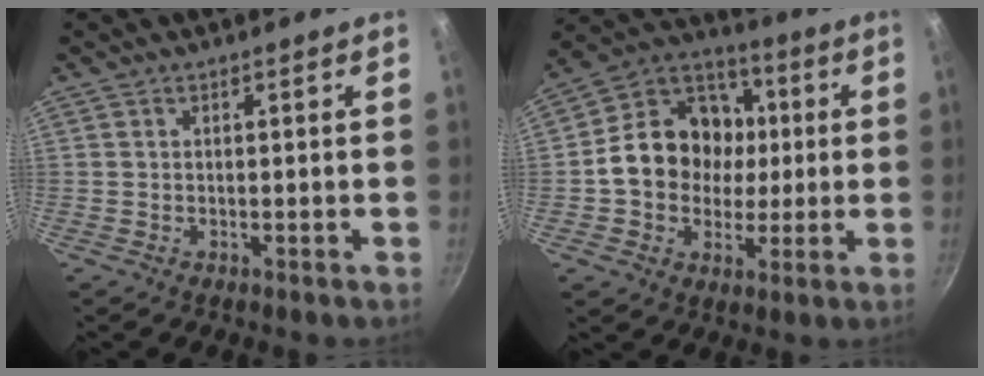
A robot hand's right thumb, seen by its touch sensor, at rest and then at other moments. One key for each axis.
{"total": 17.4, "fx": 0.4, "fy": 14.7, "fz": 9.3, "tx": -0.122, "ty": 0.027, "tz": -0.006}